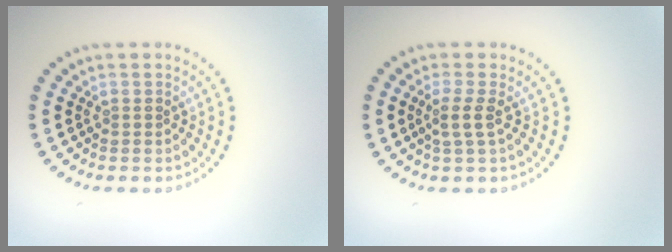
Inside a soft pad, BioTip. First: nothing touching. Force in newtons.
{"total": 1.8, "press": 1.3, "slide": 1.3}